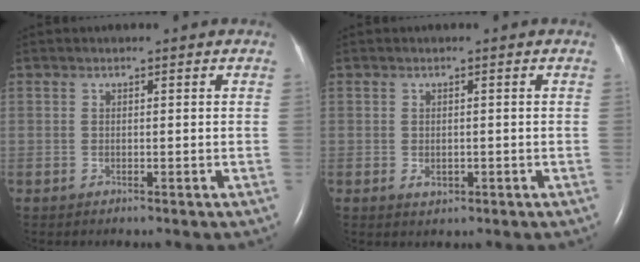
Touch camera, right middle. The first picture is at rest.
{"total": 1.5, "force": [-0.4, 1.1, 1.0], "torque": [-0.018, -0.001, 0.001]}